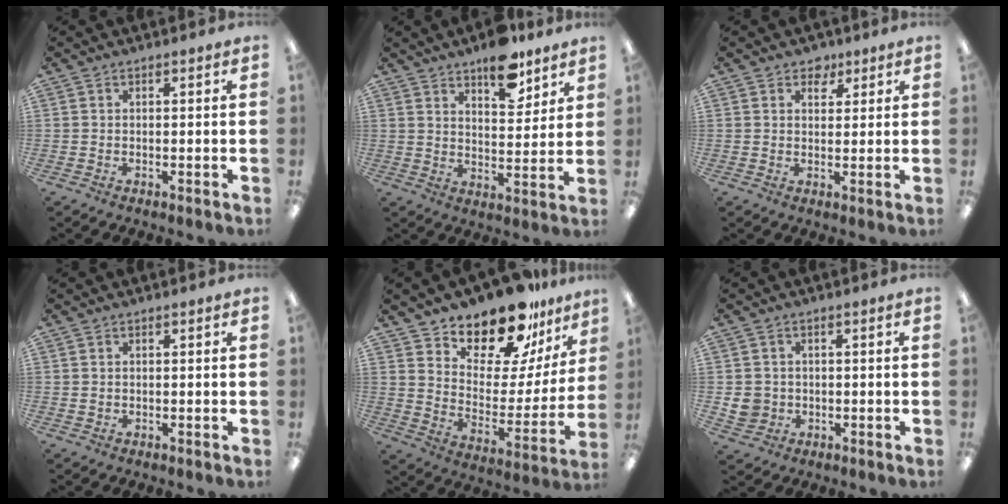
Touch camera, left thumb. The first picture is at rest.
{"total": 10.1, "force": [7.9, 4.2, 4.7], "torque": [-0.051, -0.048, 0.135]}
{"total": 3.7, "force": [2.7, 2.4, 0.7], "torque": [0.003, -0.009, 0.046]}
{"total": 0.6, "force": [0.3, 0.5, 0.0], "torque": [-0.001, 0.004, 0.005]}
{"total": 17.1, "force": [14.9, 6.1, 5.7], "torque": [-0.100, -0.122, 0.260]}
{"total": 4.6, "force": [0.0, 4.5, 1.1], "torque": [-0.017, 0.009, 0.005]}